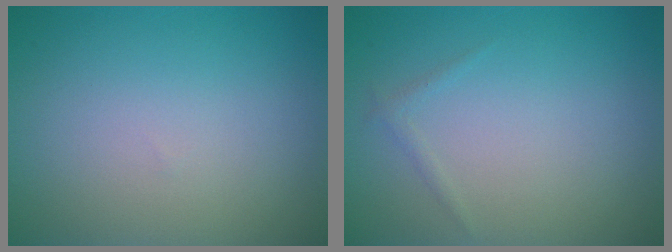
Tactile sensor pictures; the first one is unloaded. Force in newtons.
{"total": 0.6, "press": 0.6, "slide": 0.0}